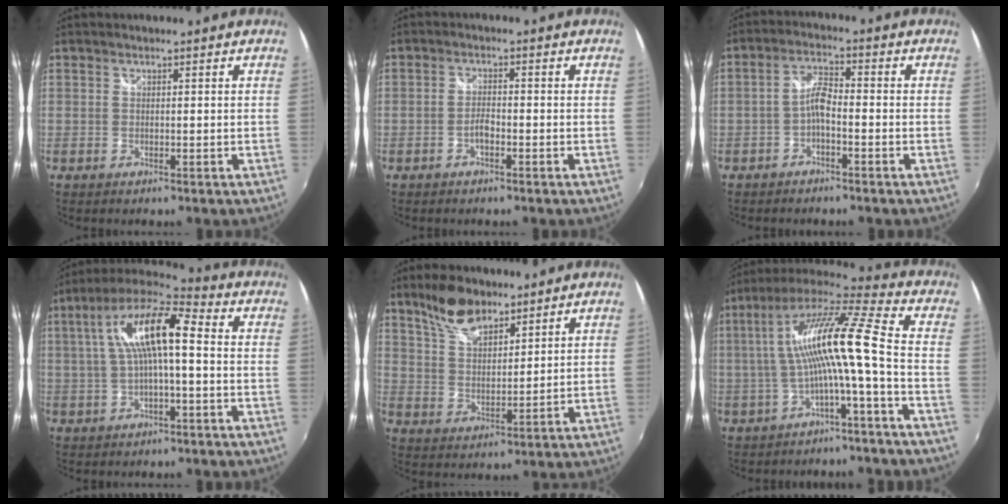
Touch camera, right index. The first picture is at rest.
{"total": 2.0, "force": [-1.2, 0.6, 1.4], "torque": [-0.033, 0.005, -0.026]}
{"total": 3.8, "force": [-1.9, 1.1, 3.0], "torque": [-0.065, 0.012, -0.038]}
{"total": 12.9, "force": [0.9, 3.3, 12.5], "torque": [-0.236, 0.025, 0.012]}
{"total": 9.4, "force": [7.0, 4.0, 4.9], "torque": [-0.091, 0.013, 0.134]}
{"total": 14.0, "force": [-1.8, -0.1, 13.9], "torque": [-0.260, 0.013, -0.029]}